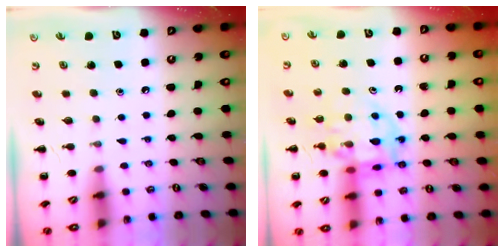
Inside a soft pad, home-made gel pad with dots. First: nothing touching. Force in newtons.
{"total": 12.8, "press": 12.5, "slide": 3.1}